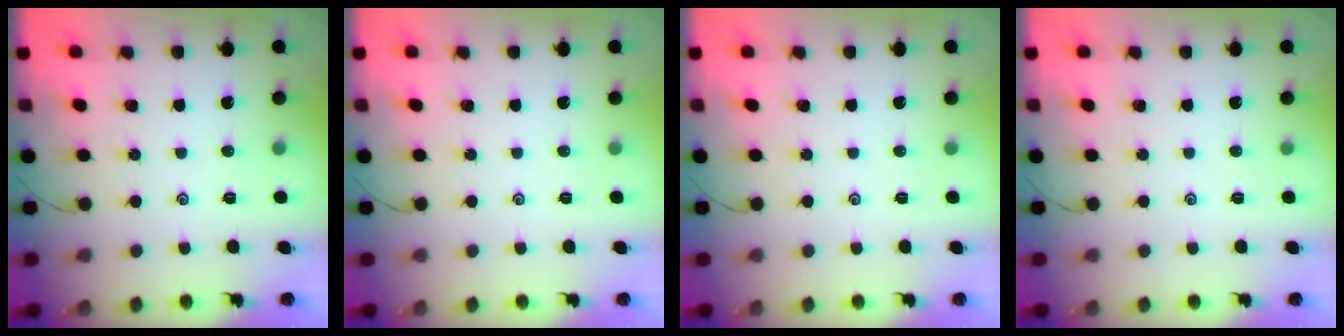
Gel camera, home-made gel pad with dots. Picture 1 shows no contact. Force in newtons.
{"total": 0.0}
{"total": 0.0}
{"total": 0.0}